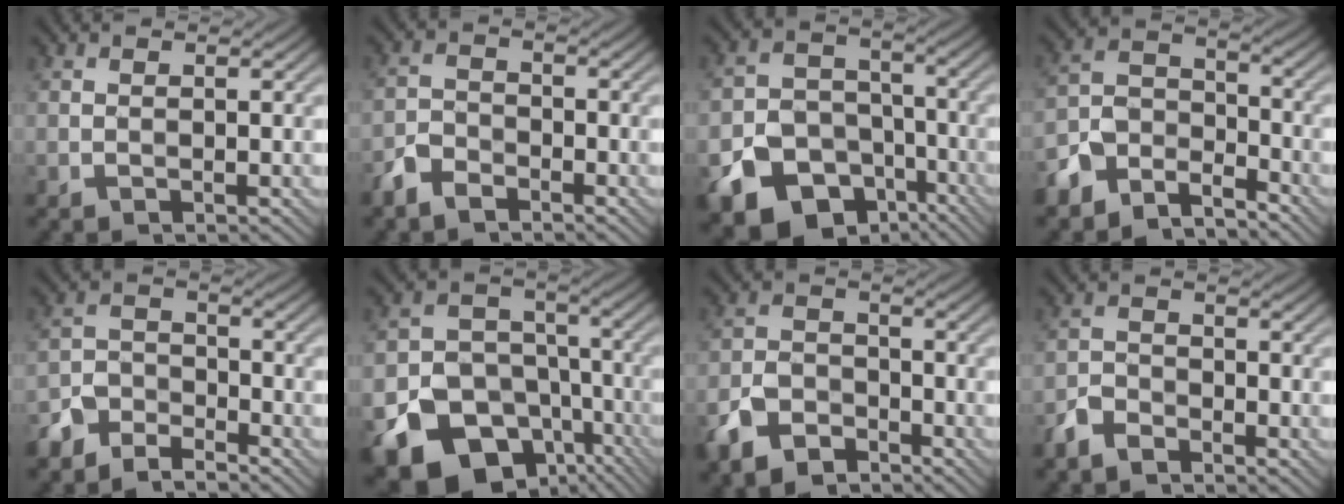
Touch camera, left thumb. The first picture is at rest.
{"total": 3.9, "force": [-3.1, 1.8, 1.5], "torque": [-0.033, -0.005, -0.073]}
{"total": 16.4, "force": [-9.7, 11.8, 6.1], "torque": [-0.133, -0.064, -0.151]}
{"total": 8.3, "force": [-6.6, 4.1, 2.9], "torque": [-0.062, -0.006, -0.142]}
{"total": 5.6, "force": [-4.8, 2.3, 1.6], "torque": [-0.035, -0.002, -0.108]}
{"total": 19.2, "force": [-10.5, 14.3, 7.4], "torque": [-0.157, -0.073, -0.155]}
{"total": 7.0, "force": [-5.0, 3.9, 2.9], "torque": [-0.065, -0.007, -0.109]}
{"total": 3.6, "force": [-2.9, 1.6, 1.3], "torque": [-0.028, -0.003, -0.071]}